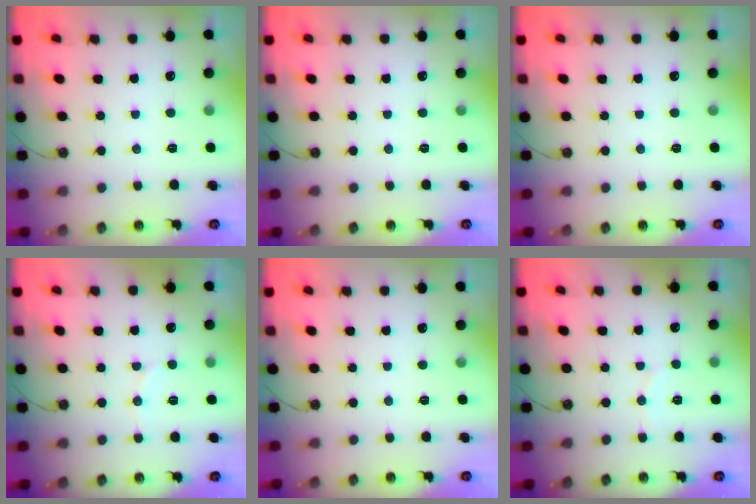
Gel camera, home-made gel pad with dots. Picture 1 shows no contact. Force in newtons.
{"total": 0.0}
{"total": 0.0}
{"total": 4.5, "press": 4.3, "slide": 1.4}
{"total": 0.0}
{"total": 3.2, "press": 3.1, "slide": 0.3}